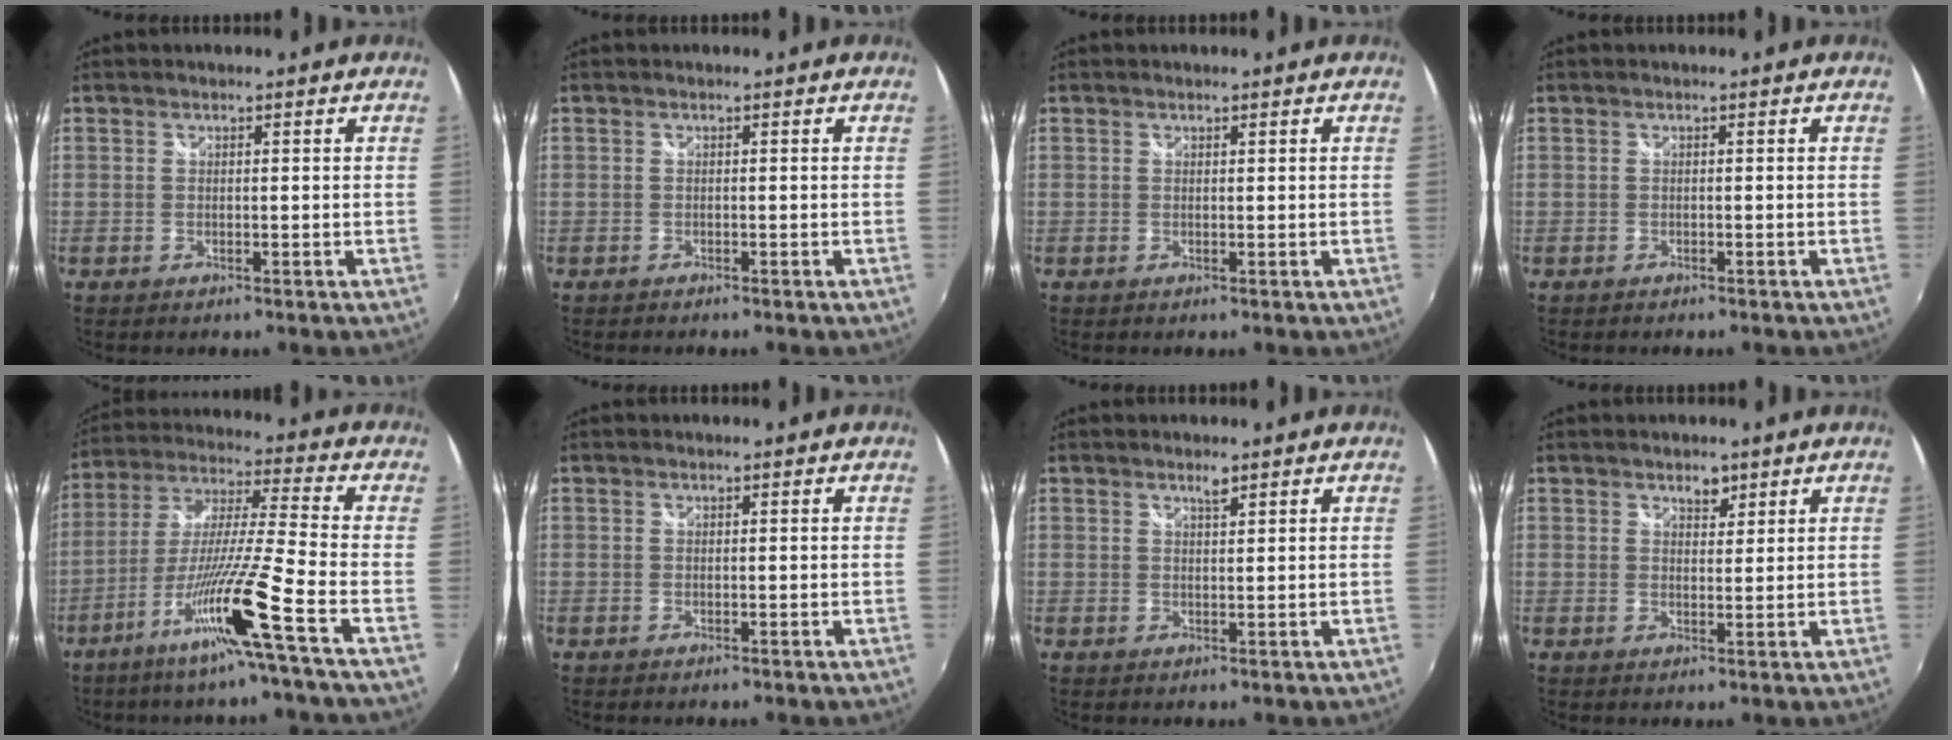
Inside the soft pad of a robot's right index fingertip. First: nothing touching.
{"total": 0.6, "force": [-0.6, 0.1, 0.1], "torque": [-0.004, -0.004, -0.012]}
{"total": 0.0}
{"total": 0.6, "force": [-0.5, 0.2, 0.1], "torque": [-0.004, -0.002, -0.010]}
{"total": 14.9, "force": [-8.5, -2.5, 11.9], "torque": [-0.223, -0.027, -0.157]}
{"total": 0.0}
{"total": 1.4, "force": [1.1, 0.2, 0.9], "torque": [-0.013, 0.003, 0.019]}
{"total": 2.3, "force": [1.6, 1.3, 0.9], "torque": [-0.010, 0.005, 0.027]}